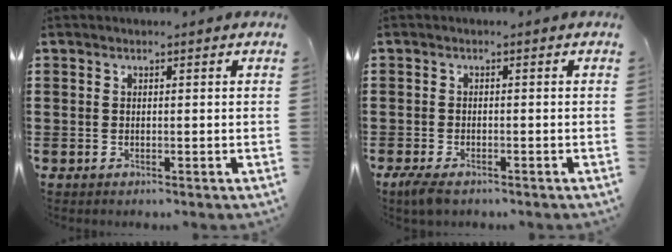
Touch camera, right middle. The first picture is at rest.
{"total": 1.8, "force": [-1.4, 0.5, 1.1], "torque": [-0.034, -0.005, -0.032]}